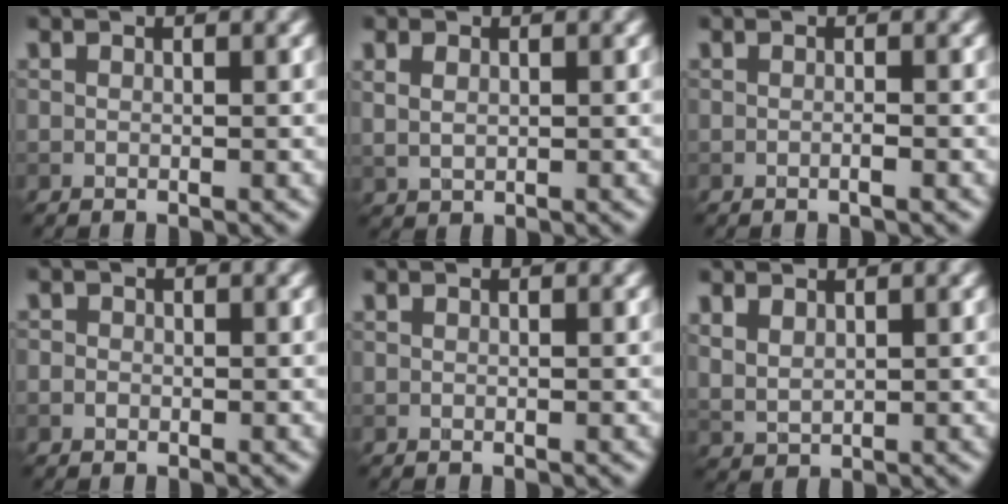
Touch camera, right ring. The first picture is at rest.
{"total": 1.6, "force": [0.5, 1.1, 1.1], "torque": [-0.025, -0.001, 0.015]}
{"total": 0.6, "force": [-0.3, 0.0, 0.6], "torque": [-0.009, -0.001, -0.007]}
{"total": 0.8, "force": [-0.2, 0.7, 0.2], "torque": [-0.001, -0.004, -0.007]}
{"total": 0.0}
{"total": 2.0, "force": [1.1, 1.1, 1.1], "torque": [-0.030, -0.002, 0.028]}